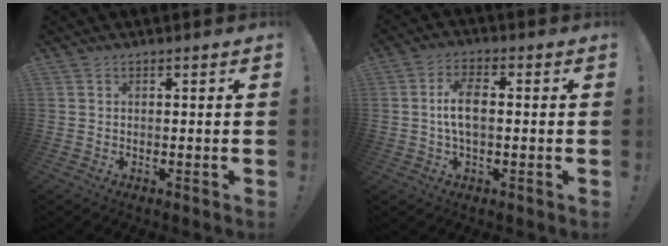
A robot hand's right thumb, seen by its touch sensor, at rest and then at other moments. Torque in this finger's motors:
{"motor_torque": [-0.28, 0.25, 0.49, -0.38, 0.05]}